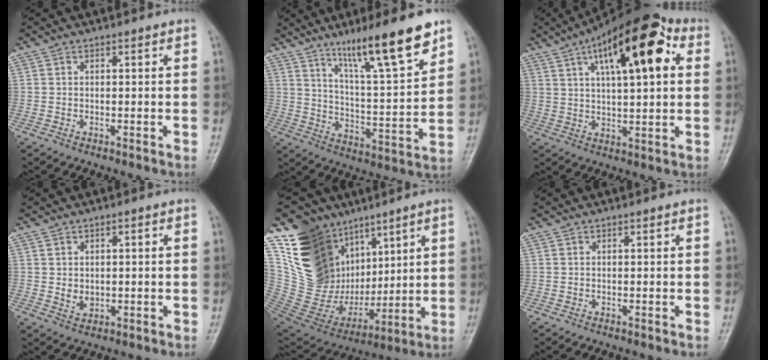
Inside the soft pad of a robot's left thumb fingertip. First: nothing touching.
{"total": 16.6, "force": [11.1, 2.0, 12.2], "torque": [-0.183, -0.063, 0.188]}
{"total": 18.2, "force": [6.8, 7.0, 15.4], "torque": [-0.215, 0.011, 0.098]}
{"total": 2.6, "force": [-0.1, 2.2, 1.5], "torque": [-0.018, -0.002, 0.005]}
{"total": 25.2, "force": [11.4, 18.0, 13.4], "torque": [-0.218, -0.028, 0.235]}
{"total": 0.0}